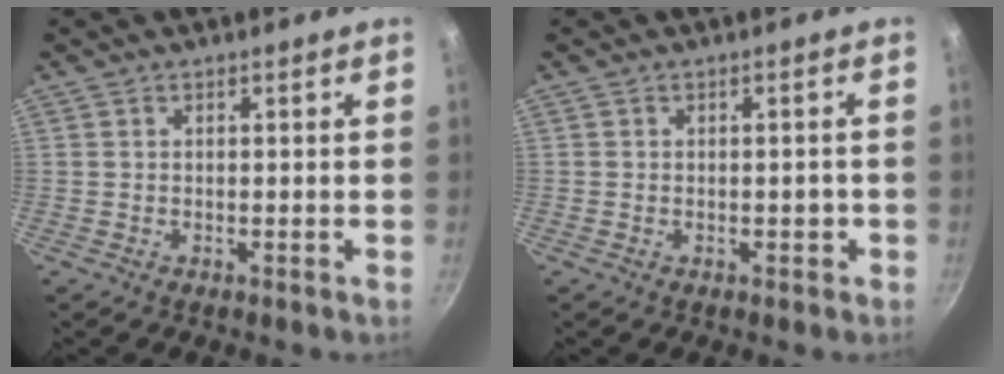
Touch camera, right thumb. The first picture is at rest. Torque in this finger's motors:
{"motor_torque": [2.05, 1.72, 1.66, -1.11, 0.36]}